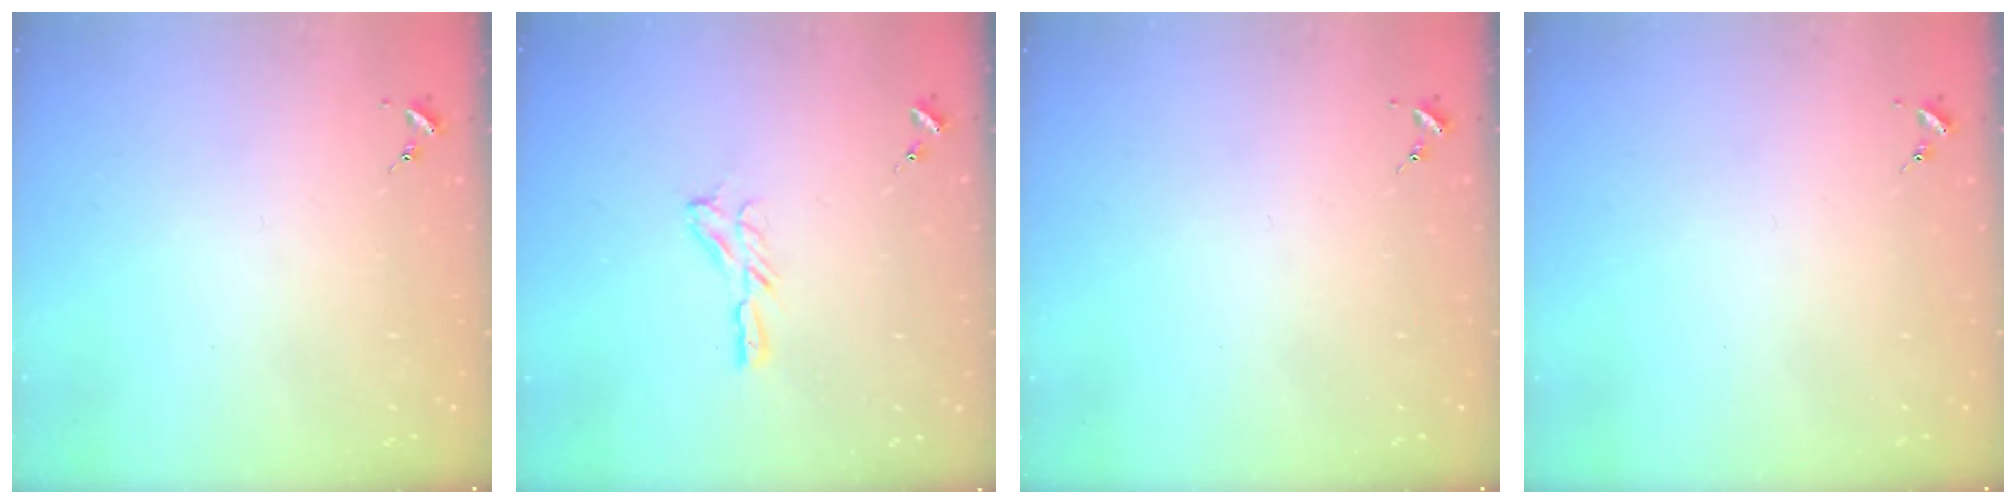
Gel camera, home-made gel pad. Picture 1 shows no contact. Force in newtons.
{"total": 6.4, "press": 6.4, "slide": 0.4}
{"total": 0.0}
{"total": 0.0}